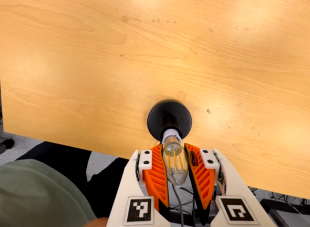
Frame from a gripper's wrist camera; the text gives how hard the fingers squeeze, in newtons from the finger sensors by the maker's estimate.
{"total": 19.7, "left": 20.2, "right": 19.2}